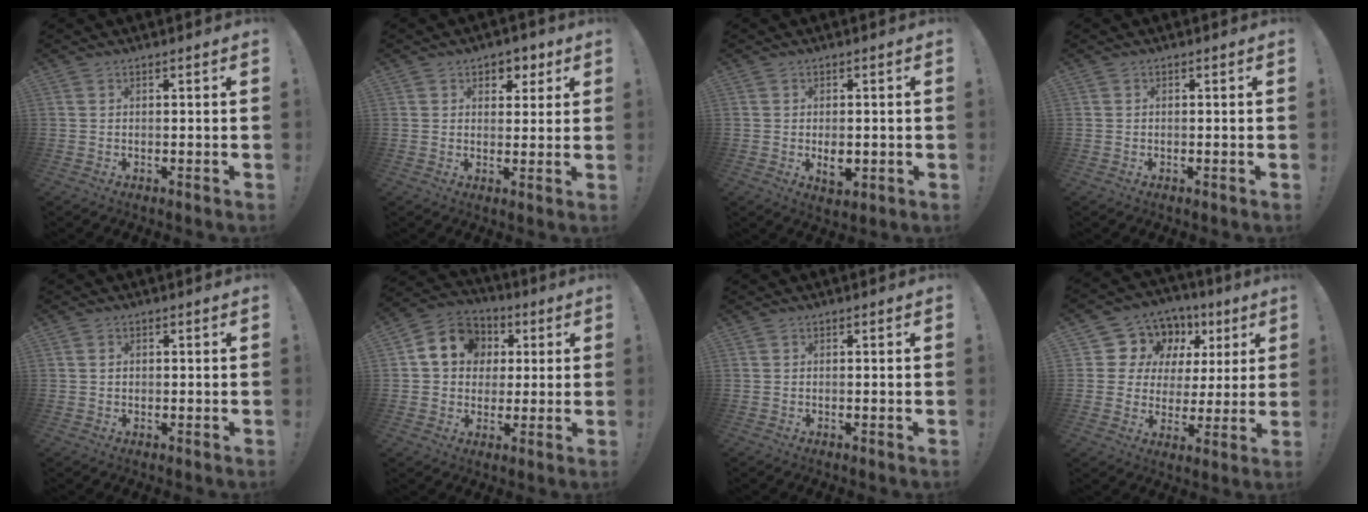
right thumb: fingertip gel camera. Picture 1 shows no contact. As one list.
[{"total": 5.0, "force": [2.5, 4.1, 1.5], "torque": [-0.009, -0.015, 0.043]}, {"total": 4.6, "force": [-0.8, 2.7, 3.6], "torque": [-0.049, 0.001, -0.014]}, {"total": 0.0}, {"total": 1.0, "force": [0.2, 0.8, 0.4], "torque": [-0.003, 0.000, 0.002]}, {"total": 12.3, "force": [3.1, 10.7, 5.3], "torque": [-0.073, 0.000, 0.065]}, {"total": 0.0}, {"total": 10.7, "force": [5.4, 8.9, 2.3], "torque": [-0.032, -0.048, 0.114]}]